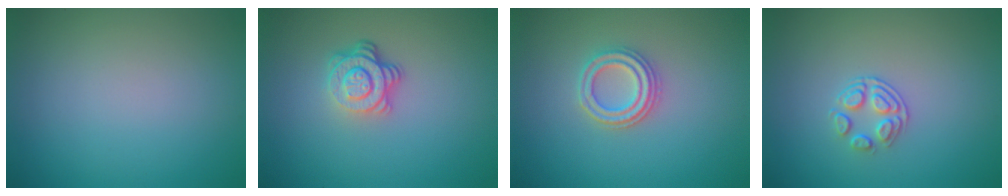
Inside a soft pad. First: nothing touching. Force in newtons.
{"total": 4.0, "press": 2.8, "slide": 2.9}
{"total": 2.7, "press": 2.6, "slide": 1.0}
{"total": 2.1, "press": 1.4, "slide": 1.5}